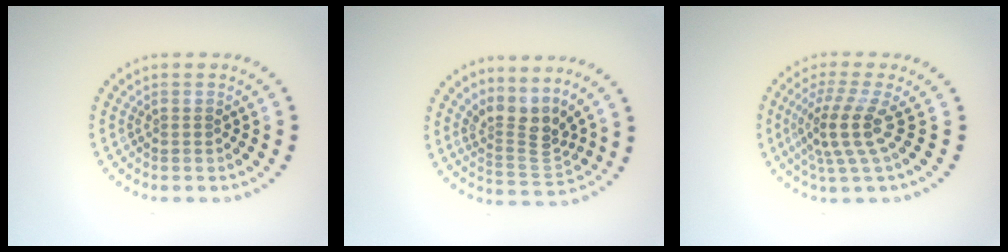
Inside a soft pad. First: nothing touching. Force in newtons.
{"total": 3.3, "press": 2.3, "slide": 2.4}
{"total": 3.8, "press": 2.8, "slide": 2.6}